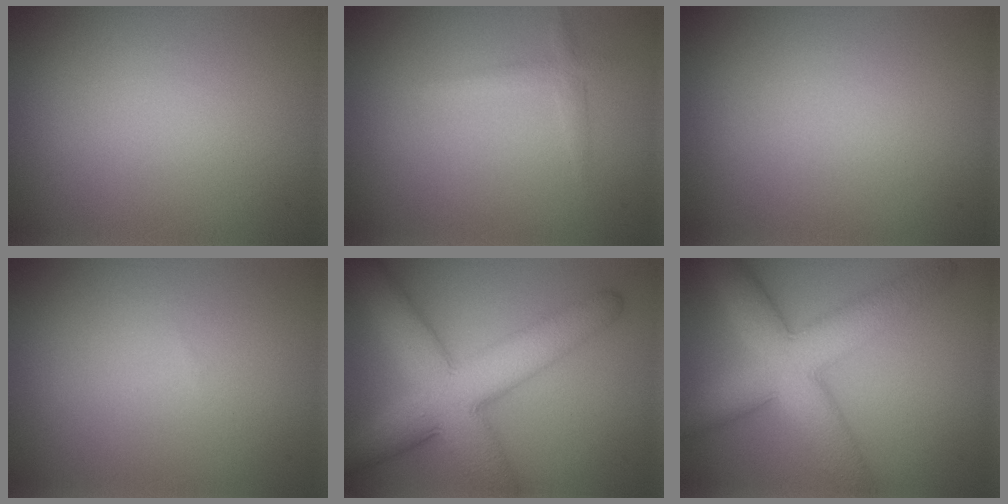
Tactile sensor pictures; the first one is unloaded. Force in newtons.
{"total": 1.3, "press": 1.3, "slide": 0.0}
{"total": 0.0}
{"total": 0.0}
{"total": 9.6, "press": 9.6, "slide": 0.2}
{"total": 8.6, "press": 8.6, "slide": 0.4}